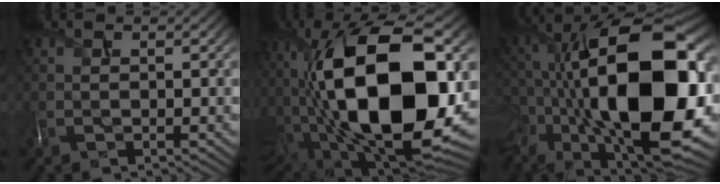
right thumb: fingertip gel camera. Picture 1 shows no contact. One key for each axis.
{"total": 21.0, "fx": 0.8, "fy": 11.5, "fz": 17.6, "tx": -0.349, "ty": -0.010, "tz": 0.021}
{"total": 22.0, "fx": -4.0, "fy": 10.7, "fz": 18.8, "tx": -0.354, "ty": -0.018, "tz": -0.054}